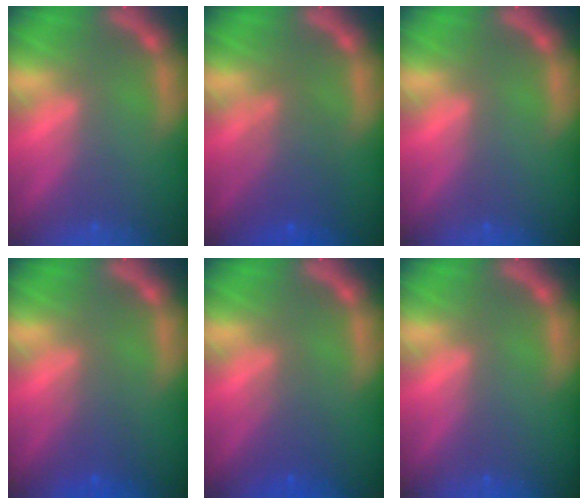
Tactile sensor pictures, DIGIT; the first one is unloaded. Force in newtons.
{"total": 4.6}
{"total": 0.0}
{"total": 2.5}
{"total": 2.5}
{"total": 0.0}